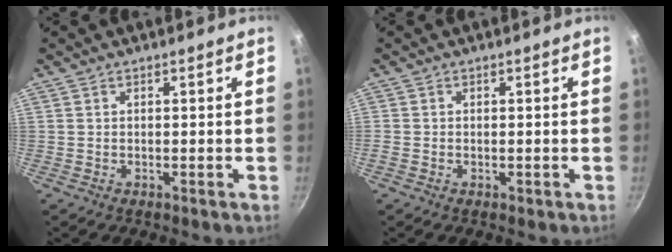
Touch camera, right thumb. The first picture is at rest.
{"total": 0.8, "force": [-0.3, 0.6, 0.5], "torque": [-0.010, 0.000, -0.006]}